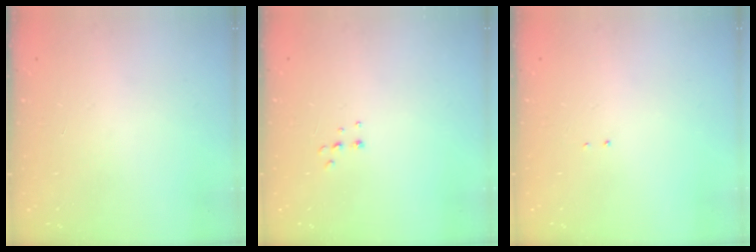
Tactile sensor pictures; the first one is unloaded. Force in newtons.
{"total": 4.5, "press": 4.4, "slide": 0.8}
{"total": 1.3, "press": 1.2, "slide": 0.6}